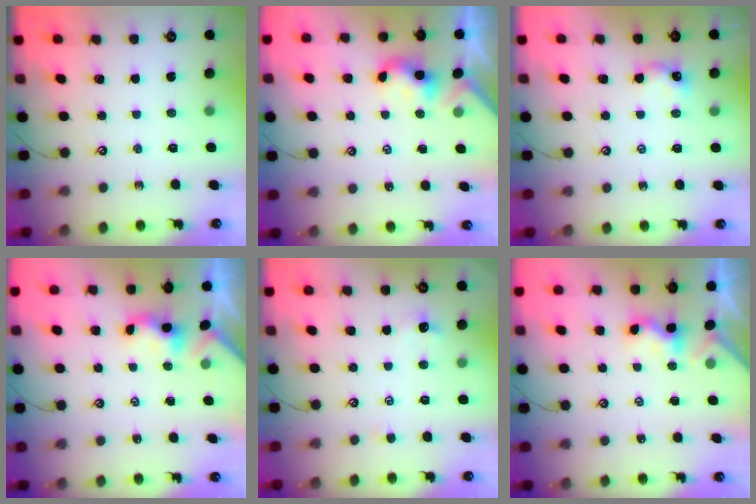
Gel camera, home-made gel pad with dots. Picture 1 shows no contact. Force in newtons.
{"total": 2.4, "press": 2.4, "slide": 0.2}
{"total": 5.8, "press": 5.8, "slide": 0.6}
{"total": 1.1, "press": 1.0, "slide": 0.4}
{"total": 0.9, "press": 0.9, "slide": 0.2}
{"total": 1.4, "press": 1.3, "slide": 0.4}